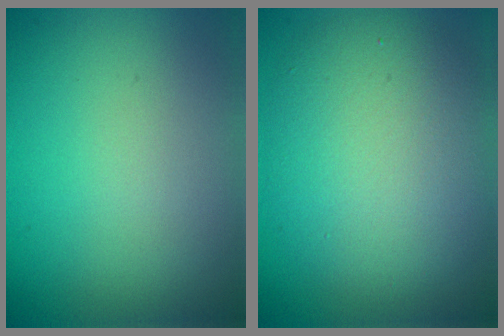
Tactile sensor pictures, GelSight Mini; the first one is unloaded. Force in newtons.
{"total": 7.5, "press": 7.5, "slide": 0.3}